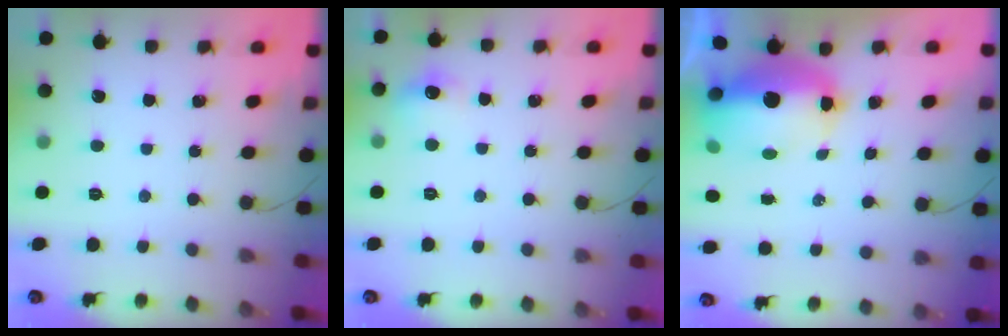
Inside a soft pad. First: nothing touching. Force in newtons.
{"total": 7.1, "press": 7.0, "slide": 1.6}
{"total": 17.7, "press": 14.1, "slide": 10.6}